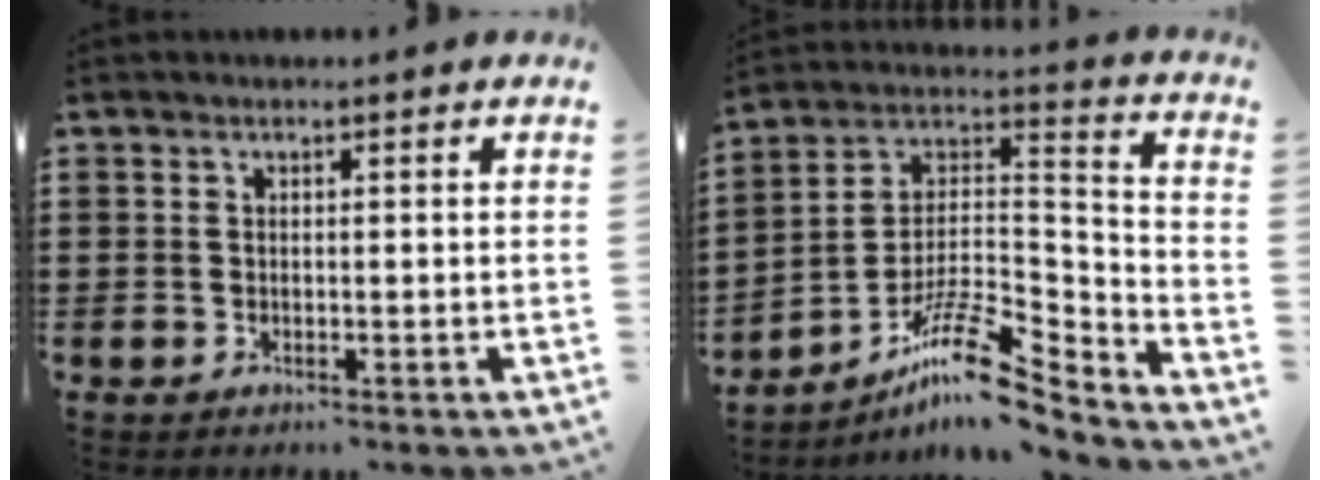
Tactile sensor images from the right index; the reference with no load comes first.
{"total": 12.4, "force": [-9.0, 2.7, 8.1], "torque": [-0.154, 0.015, -0.174]}